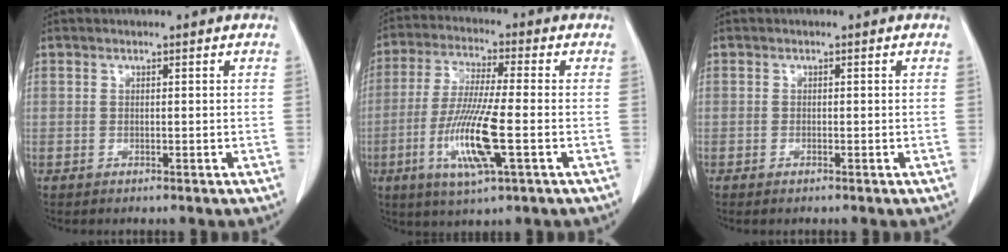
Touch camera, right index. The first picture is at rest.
{"total": 11.9, "force": [-3.4, 0.8, 11.4], "torque": [-0.232, -0.017, -0.065]}
{"total": 0.6, "force": [-0.5, 0.1, 0.4], "torque": [-0.012, -0.002, -0.006]}